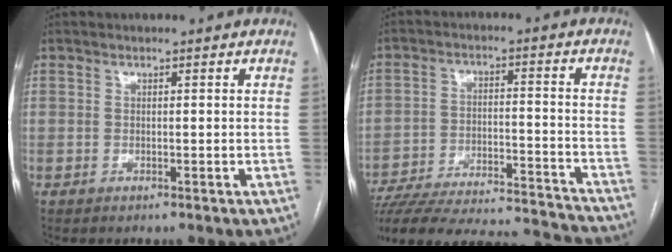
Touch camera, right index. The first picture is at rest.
{"total": 26.4, "force": [-24.7, 2.9, 8.8], "torque": [-0.134, -0.021, -0.346]}